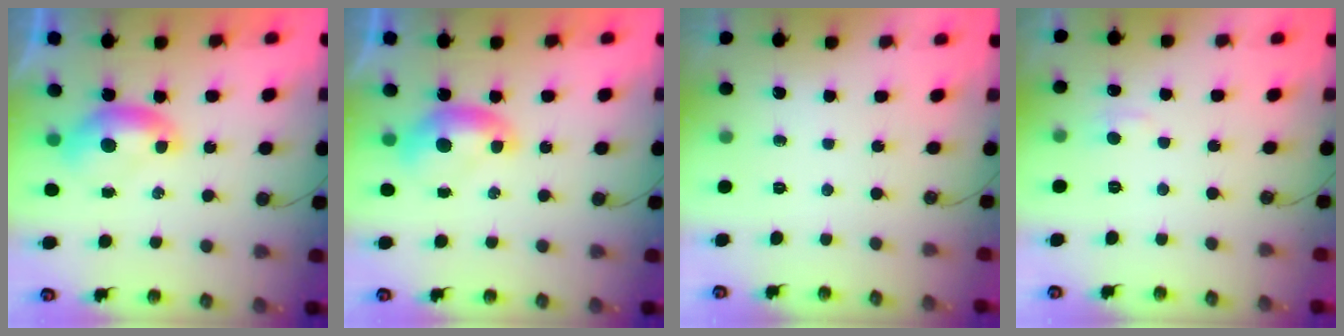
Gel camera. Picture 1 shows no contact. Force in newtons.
{"total": 0.0}
{"total": 0.0}
{"total": 2.0, "press": 1.8, "slide": 0.7}